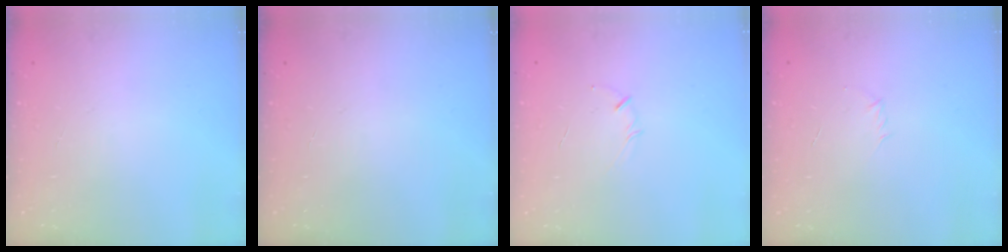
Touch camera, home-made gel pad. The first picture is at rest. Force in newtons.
{"total": 0.0}
{"total": 3.1, "press": 3.0, "slide": 0.7}
{"total": 2.9, "press": 2.8, "slide": 0.8}